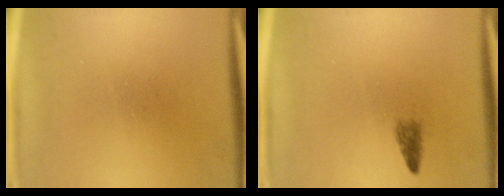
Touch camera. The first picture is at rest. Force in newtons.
{"total": 1.4}